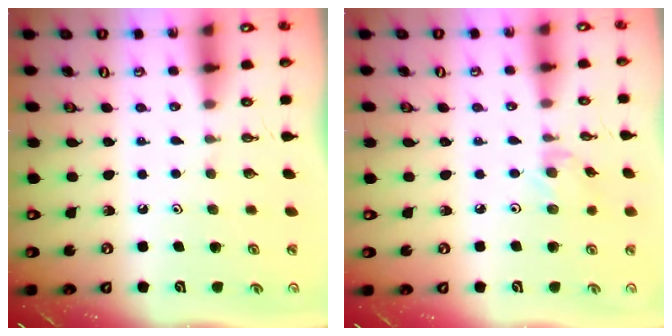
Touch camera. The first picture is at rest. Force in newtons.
{"total": 4.1, "press": 4.1, "slide": 0.6}